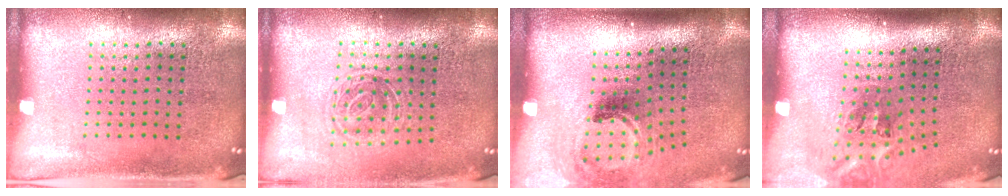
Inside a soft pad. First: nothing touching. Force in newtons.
{"total": 1.2, "press": 1.0, "slide": 0.7}
{"total": 2.0, "press": 1.3, "slide": 1.5}
{"total": 2.3, "press": 1.4, "slide": 1.9}